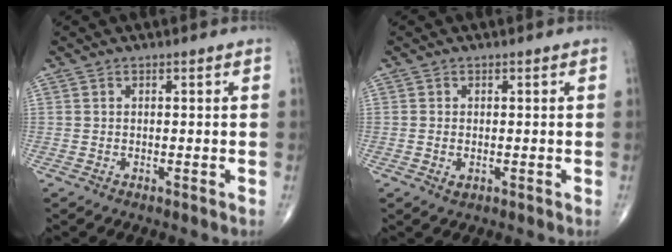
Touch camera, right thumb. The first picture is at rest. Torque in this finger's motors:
{"motor_torque": [-0.01, -0.13, -0.23, -0.30, -0.02]}